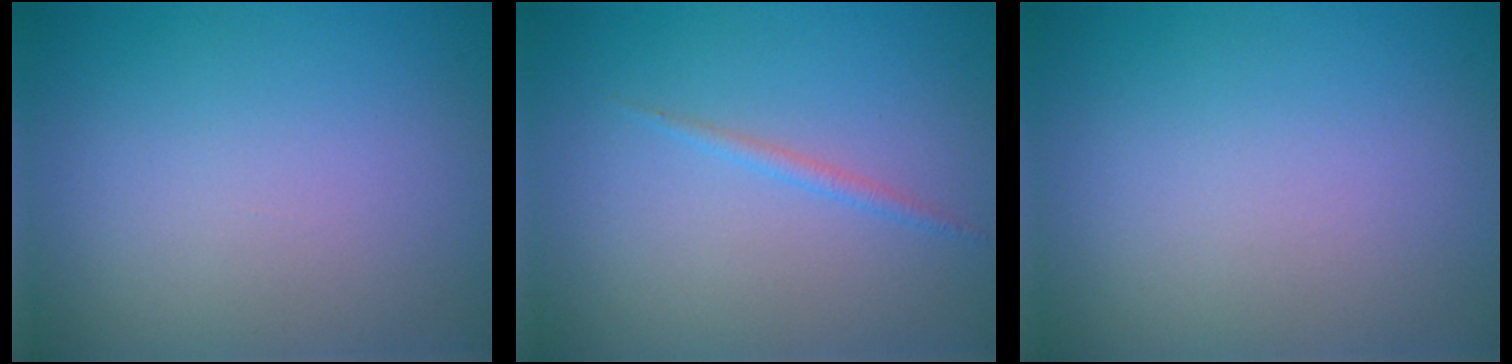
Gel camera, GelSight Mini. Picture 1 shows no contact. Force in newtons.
{"total": 0.9, "press": 0.9, "slide": 0.1}
{"total": 0.0}